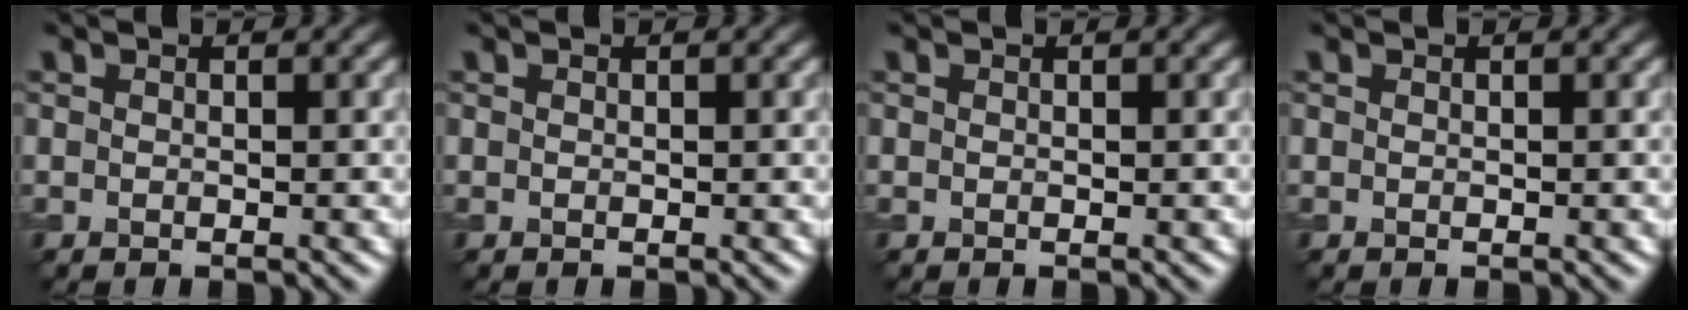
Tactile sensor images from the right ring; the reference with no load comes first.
{"total": 0.0}
{"total": 0.0}
{"total": 0.0}